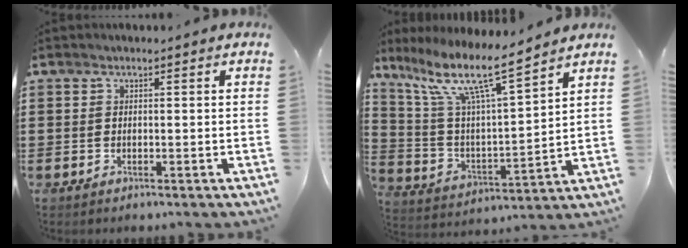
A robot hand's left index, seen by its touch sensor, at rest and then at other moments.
{"total": 11.9, "force": [8.8, 1.5, 7.9], "torque": [-0.175, -0.053, 0.145]}